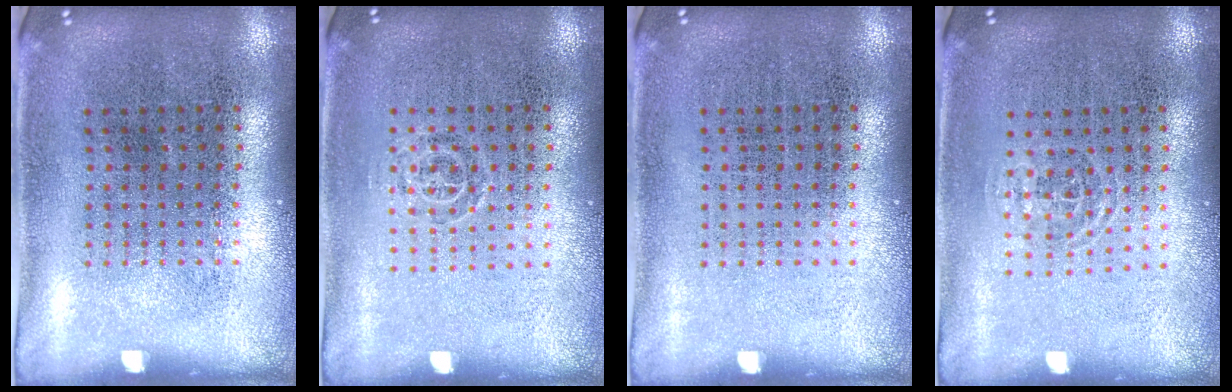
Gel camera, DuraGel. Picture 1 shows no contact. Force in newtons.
{"total": 0.7, "press": 0.5, "slide": 0.5}
{"total": 0.0}
{"total": 0.8, "press": 0.5, "slide": 0.6}